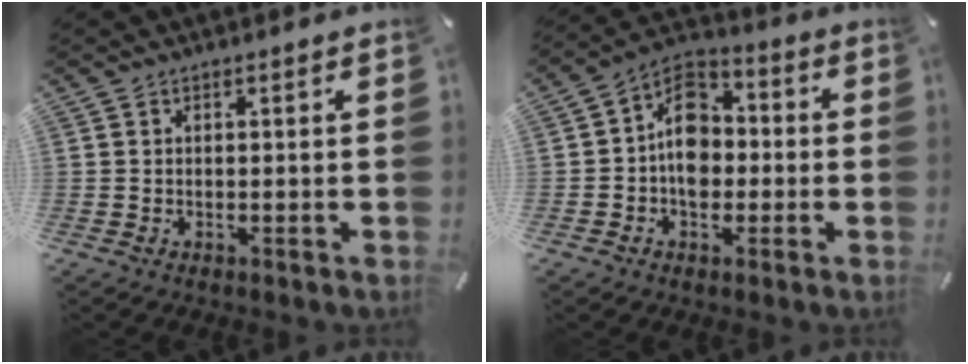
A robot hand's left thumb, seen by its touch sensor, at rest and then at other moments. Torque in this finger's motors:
{"motor_torque": [1.93, 1.91, 0.93, -0.12, 0.11]}